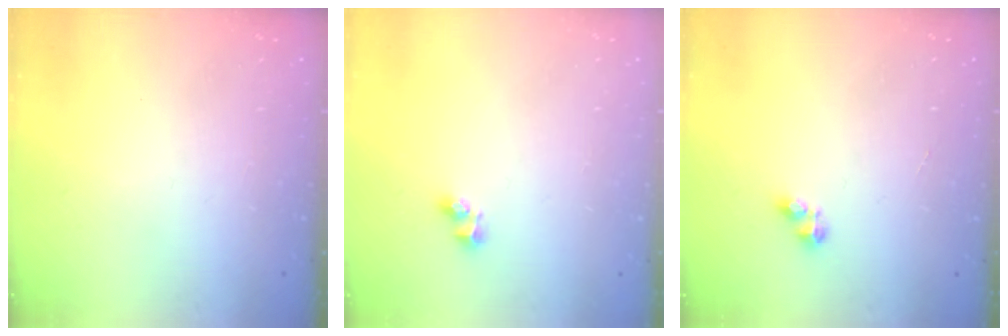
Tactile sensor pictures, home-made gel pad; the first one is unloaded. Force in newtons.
{"total": 2.7, "press": 2.5, "slide": 1.0}
{"total": 3.0, "press": 2.9, "slide": 0.5}